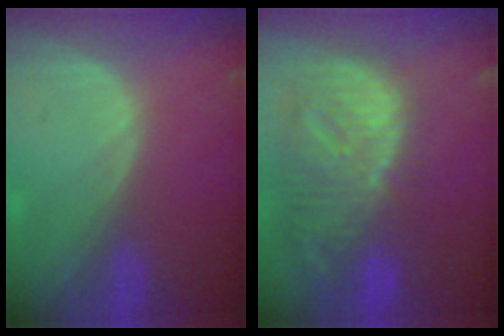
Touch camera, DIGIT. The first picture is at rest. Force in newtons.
{"total": 12.5, "press": 10.8, "slide": 6.3}